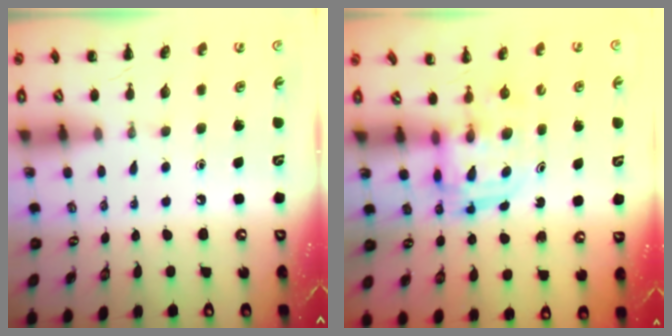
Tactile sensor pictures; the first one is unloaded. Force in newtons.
{"total": 3.1, "press": 3.1, "slide": 0.3}